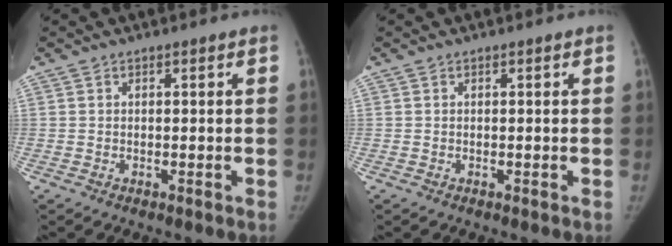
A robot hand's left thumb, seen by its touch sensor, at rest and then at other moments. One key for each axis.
{"total": 0.0}